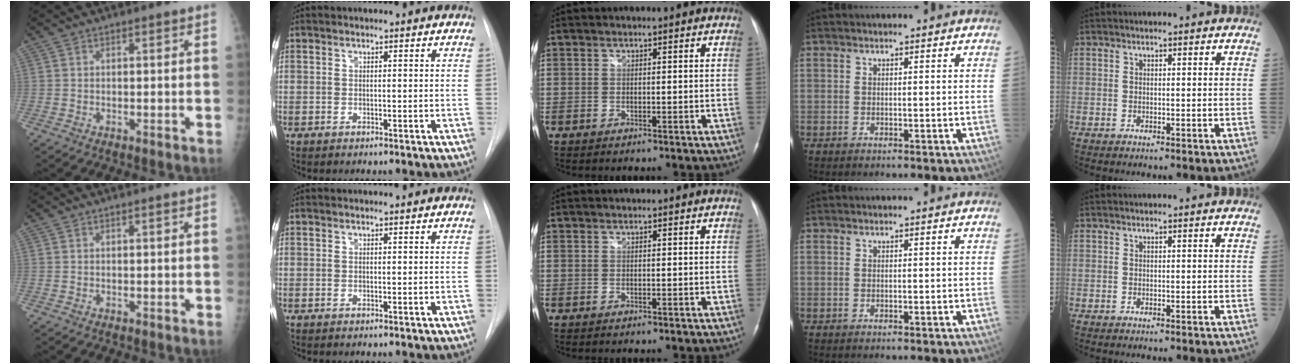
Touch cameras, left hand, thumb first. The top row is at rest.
{}